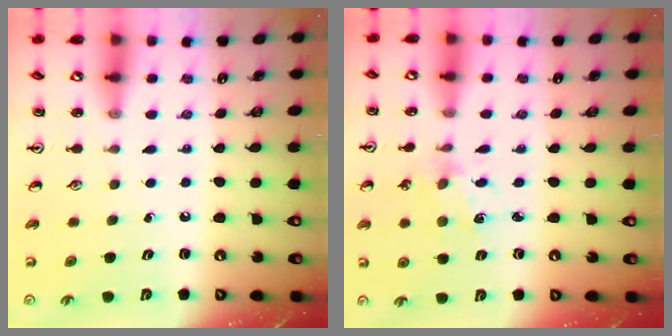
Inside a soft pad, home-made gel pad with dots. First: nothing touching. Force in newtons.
{"total": 2.3, "press": 2.3, "slide": 0.3}